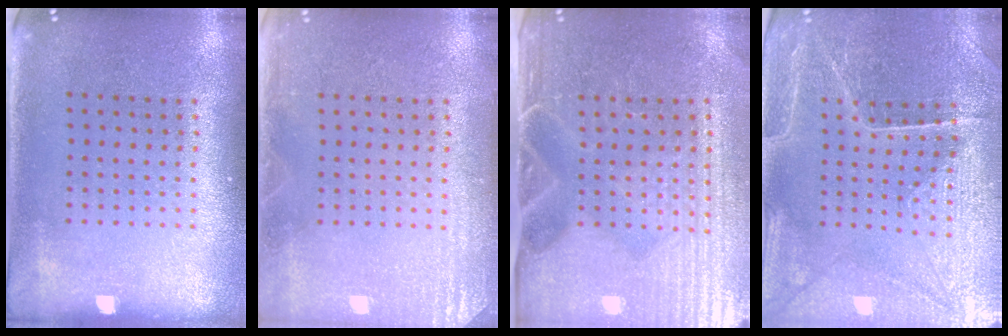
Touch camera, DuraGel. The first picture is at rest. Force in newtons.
{"total": 2.2, "press": 2.1, "slide": 0.3}
{"total": 4.6, "press": 4.2, "slide": 1.8}
{"total": 3.5, "press": 3.5, "slide": 0.2}